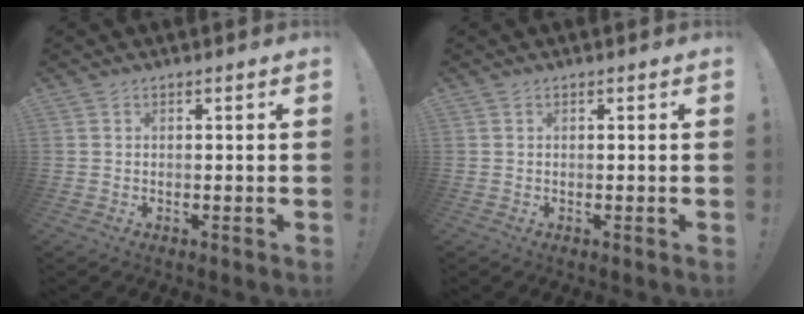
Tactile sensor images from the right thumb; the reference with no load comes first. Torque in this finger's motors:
{"motor_torque": [-0.05, 0.05, -0.12, 0.12, 0.04]}